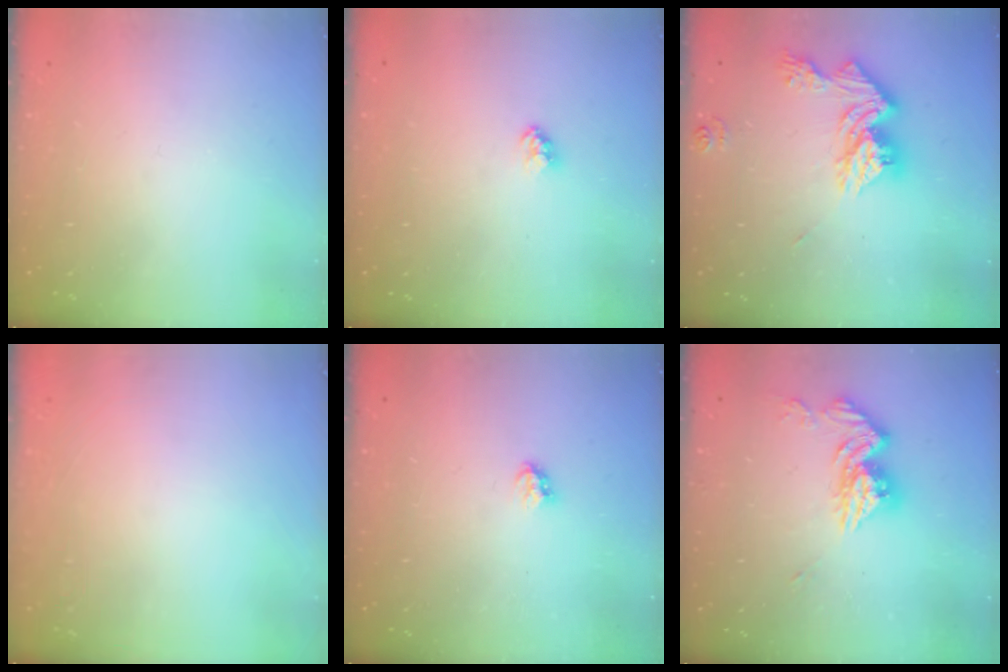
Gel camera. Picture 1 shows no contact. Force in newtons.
{"total": 2.4, "press": 2.4, "slide": 0.1}
{"total": 14.7, "press": 14.7, "slide": 1.2}
{"total": 0.0}
{"total": 2.8, "press": 2.8, "slide": 0.5}
{"total": 12.8, "press": 12.8, "slide": 1.1}